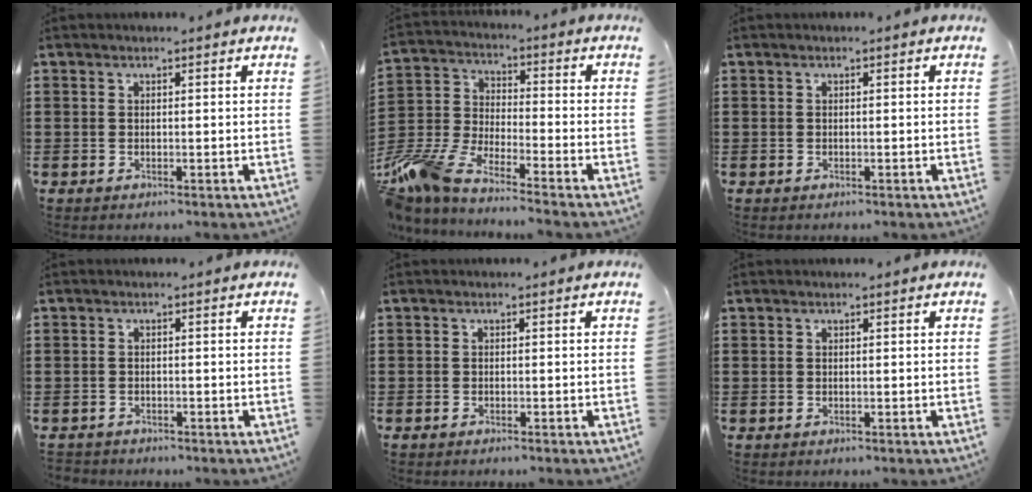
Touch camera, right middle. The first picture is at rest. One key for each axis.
{"total": 7.8, "fx": -7.2, "fy": 0.9, "fz": 2.9, "tx": -0.099, "ty": -0.010, "tz": -0.154}
{"total": 0.0}
{"total": 1.0, "fx": -1.0, "fy": 0.1, "fz": -0.2, "tx": 0.000, "ty": 0.000, "tz": -0.022}
{"total": 0.5, "fx": -0.5, "fy": 0.1, "fz": 0.1, "tx": -0.003, "ty": -0.002, "tz": -0.009}
{"total": 0.0}